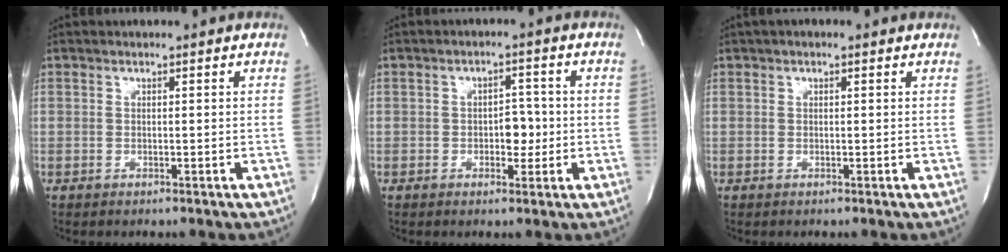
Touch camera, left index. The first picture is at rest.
{"total": 3.7, "force": [-0.6, 2.2, 2.9], "torque": [-0.035, 0.007, -0.007]}
{"total": 1.2, "force": [0.6, 0.5, 0.8], "torque": [-0.018, 0.010, 0.005]}